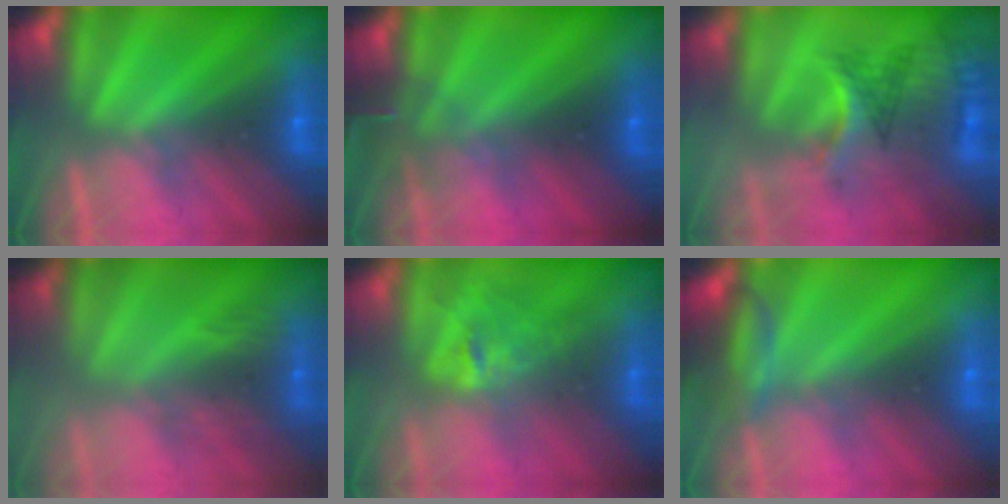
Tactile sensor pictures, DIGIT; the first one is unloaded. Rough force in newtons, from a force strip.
{"total": 3.0}
{"total": 2.9}
{"total": 3.7}
{"total": 2.7}
{"total": 2.5}